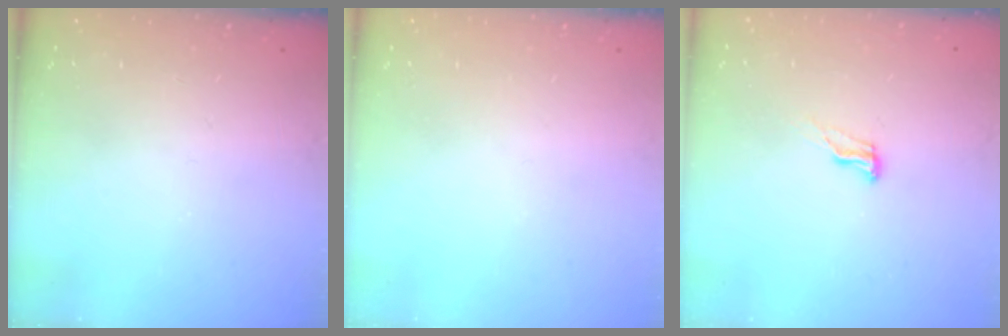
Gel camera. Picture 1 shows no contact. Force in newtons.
{"total": 0.0}
{"total": 5.5, "press": 5.4, "slide": 0.5}